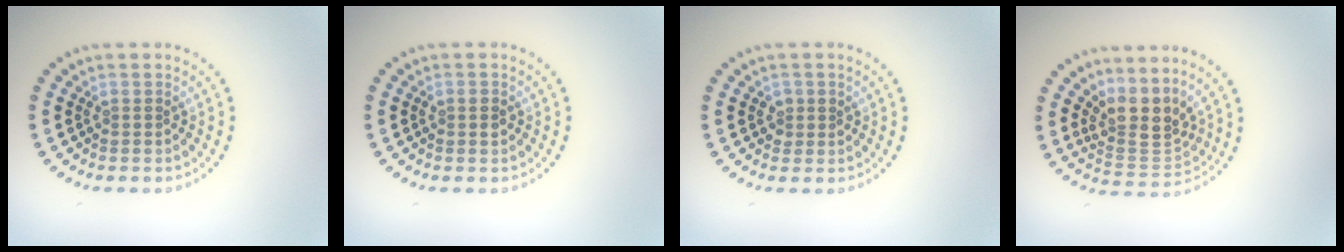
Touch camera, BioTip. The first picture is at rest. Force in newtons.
{"total": 1.4, "press": 1.4, "slide": 0.2}
{"total": 1.1, "press": 1.1, "slide": 0.3}
{"total": 3.9, "press": 2.9, "slide": 2.6}